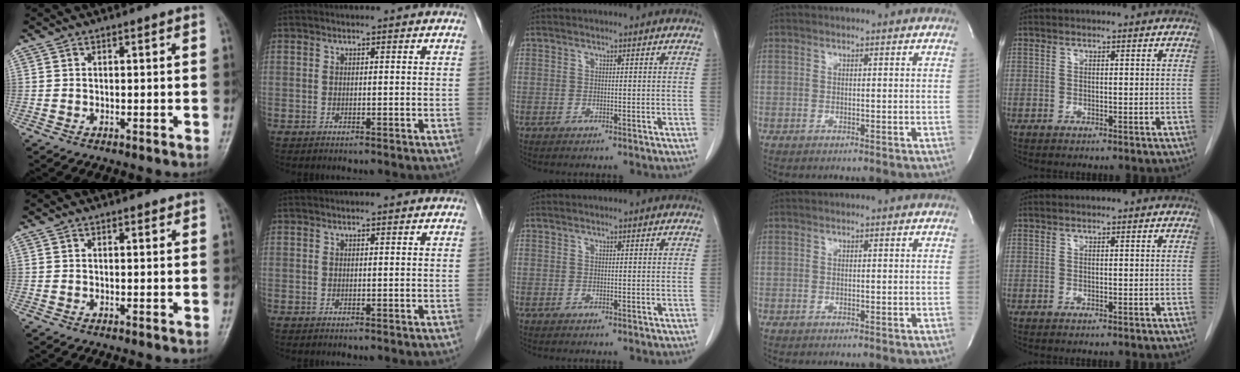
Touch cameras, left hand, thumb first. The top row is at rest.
{"thumb": {"total": 1.0, "force": [0.7, 0.5, 0.6], "torque": [-0.006, -0.003, 0.008]}, "index": {"total": 0.8, "force": [0.8, 0.0, 0.3], "torque": [-0.006, 0.011, 0.012]}}